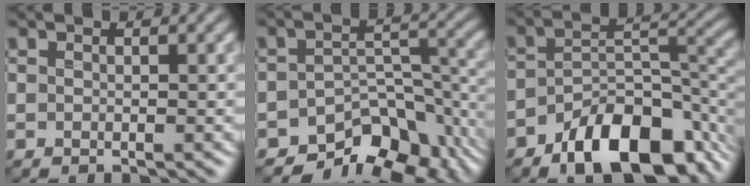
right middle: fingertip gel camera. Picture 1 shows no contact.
{"total": 9.5, "force": [-7.1, 4.6, 4.3], "torque": [-0.045, -0.014, -0.109]}
{"total": 11.5, "force": [-6.7, 5.5, 7.6], "torque": [-0.114, -0.005, -0.115]}